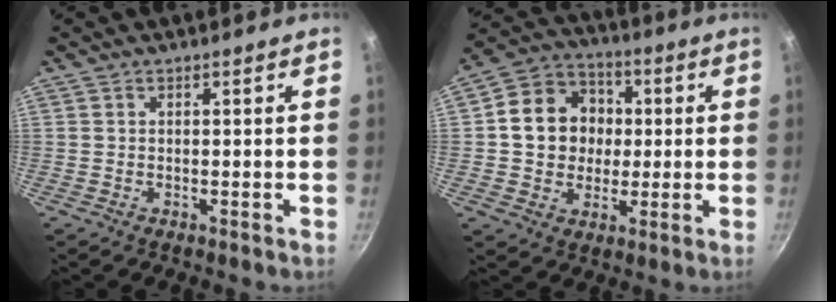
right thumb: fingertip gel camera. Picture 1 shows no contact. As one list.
[{"total": 13.3, "force": [1.2, 11.5, 6.6], "torque": [-0.081, 0.018, 0.013]}]